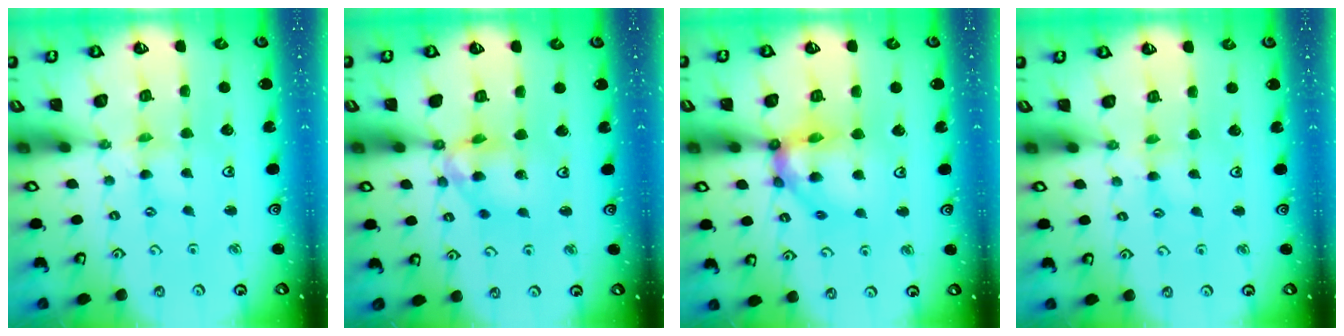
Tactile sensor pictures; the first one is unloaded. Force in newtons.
{"total": 12.3, "press": 12.0, "slide": 2.7}
{"total": 12.6, "press": 12.6, "slide": 1.5}
{"total": 2.3, "press": 2.3, "slide": 0.4}